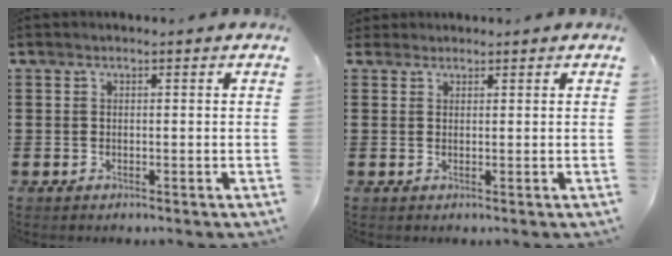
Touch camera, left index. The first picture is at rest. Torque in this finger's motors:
{"motor_torque": [0.05, 0.02, -0.02, -0.02]}